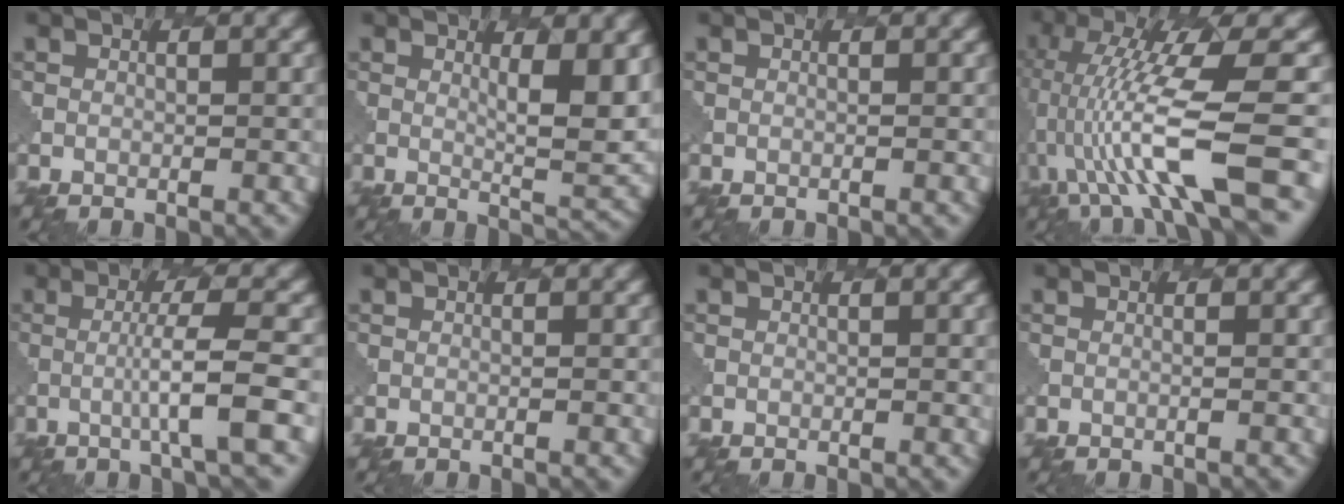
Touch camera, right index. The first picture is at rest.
{"total": 5.4, "force": [1.7, 1.3, 5.0], "torque": [-0.072, -0.013, 0.034]}
{"total": 0.0}
{"total": 10.7, "force": [-2.0, 2.2, 10.3], "torque": [-0.195, 0.007, -0.030]}
{"total": 4.8, "force": [-0.8, 0.4, 4.8], "torque": [-0.074, 0.004, -0.025]}
{"total": 0.0}
{"total": 1.0, "force": [0.2, 0.3, 1.0], "torque": [-0.008, 0.001, 0.004]}
{"total": 0.5, "force": [0.1, 0.2, 0.5], "torque": [-0.005, -0.002, -0.010]}